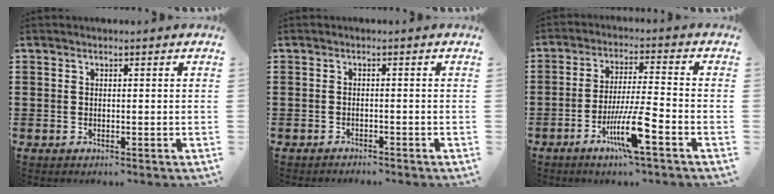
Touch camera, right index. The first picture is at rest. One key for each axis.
{"total": 1.1, "fx": -1.1, "fy": 0.0, "fz": 0.0, "tx": -0.003, "ty": 0.002, "tz": -0.023}
{"total": 8.6, "fx": -4.2, "fy": 0.4, "fz": 7.5, "tx": -0.155, "ty": -0.014, "tz": -0.081}